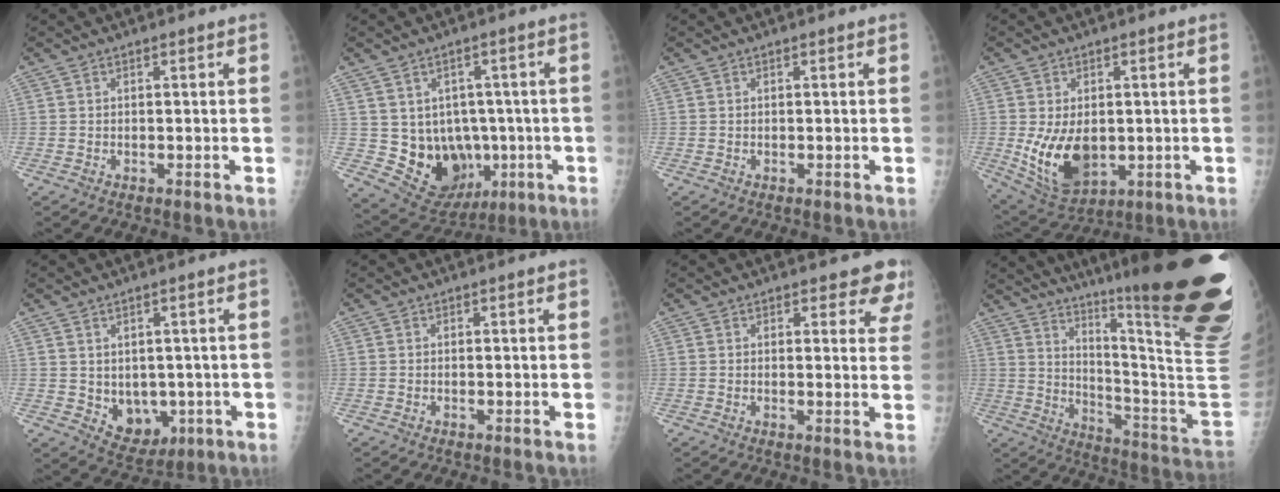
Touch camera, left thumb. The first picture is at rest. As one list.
[{"total": 13.6, "force": [-1.6, 11.0, 7.8], "torque": [-0.081, 0.009, 0.009]}, {"total": 0.0}, {"total": 11.8, "force": [-1.1, 7.4, 9.1], "torque": [-0.142, -0.016, 0.008]}, {"total": 7.7, "force": [-1.0, 5.8, 5.0], "torque": [-0.040, -0.009, 0.007]}, {"total": 0.0}, {"total": 6.1, "force": [5.2, 2.4, 2.1], "torque": [0.018, -0.025, 0.044]}, {"total": 35.3, "force": [21.2, 3.9, 28.0], "torque": [-0.286, -0.112, 0.311]}]